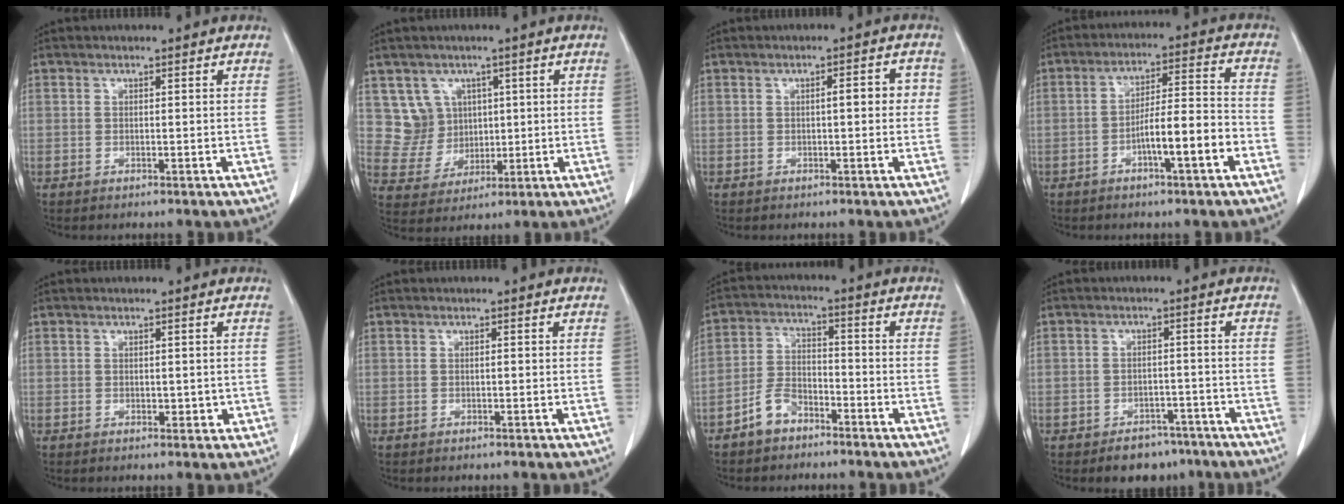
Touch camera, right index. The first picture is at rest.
{"total": 6.3, "force": [2.3, 5.9, 0.4], "torque": [-0.011, 0.021, 0.054]}
{"total": 3.3, "force": [0.2, 1.0, 3.1], "torque": [-0.040, 0.012, 0.001]}
{"total": 8.8, "force": [-3.8, 0.6, 7.9], "torque": [-0.133, 0.019, -0.060]}
{"total": 1.6, "force": [-0.2, 1.1, 1.2], "torque": [-0.011, -0.001, 0.001]}
{"total": 0.0}
{"total": 5.7, "force": [-3.9, 3.2, 2.5], "torque": [-0.058, 0.013, -0.075]}
{"total": 5.6, "force": [-4.1, 3.5, 1.6], "torque": [-0.011, 0.010, -0.055]}